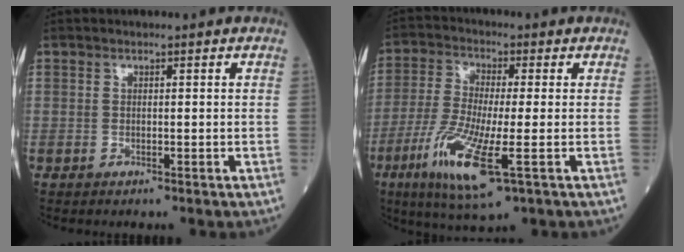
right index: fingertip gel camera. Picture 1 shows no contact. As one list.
[{"total": 12.1, "force": [-4.5, 1.6, 11.1], "torque": [-0.232, -0.030, -0.083]}]